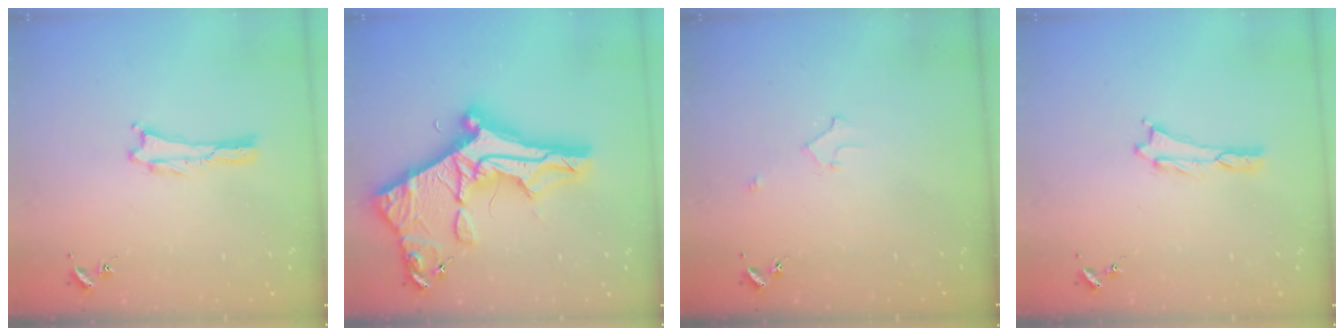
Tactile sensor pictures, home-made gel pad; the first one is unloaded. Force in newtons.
{"total": 14.3, "press": 14.2, "slide": 1.4}
{"total": 2.2, "press": 2.2, "slide": 0.2}
{"total": 0.0}